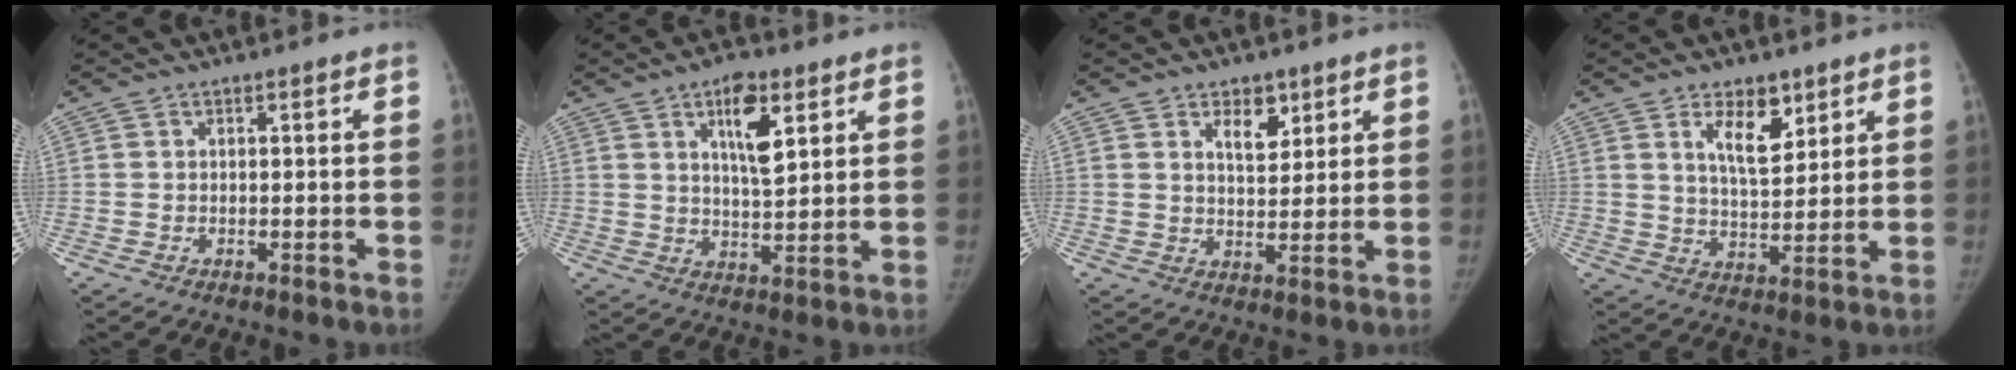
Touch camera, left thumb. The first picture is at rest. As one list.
[{"total": 9.0, "force": [4.3, 3.7, 7.1], "torque": [-0.095, -0.023, 0.070]}, {"total": 6.1, "force": [3.4, 3.5, 3.6], "torque": [-0.029, -0.023, 0.056]}, {"total": 8.8, "force": [4.8, 4.3, 5.9], "torque": [-0.071, -0.035, 0.084]}]